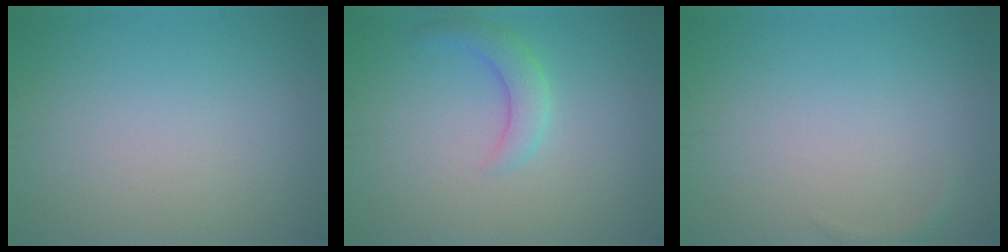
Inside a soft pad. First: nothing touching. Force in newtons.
{"total": 2.6, "press": 2.6, "slide": 0.1}
{"total": 0.6, "press": 0.6, "slide": 0.1}